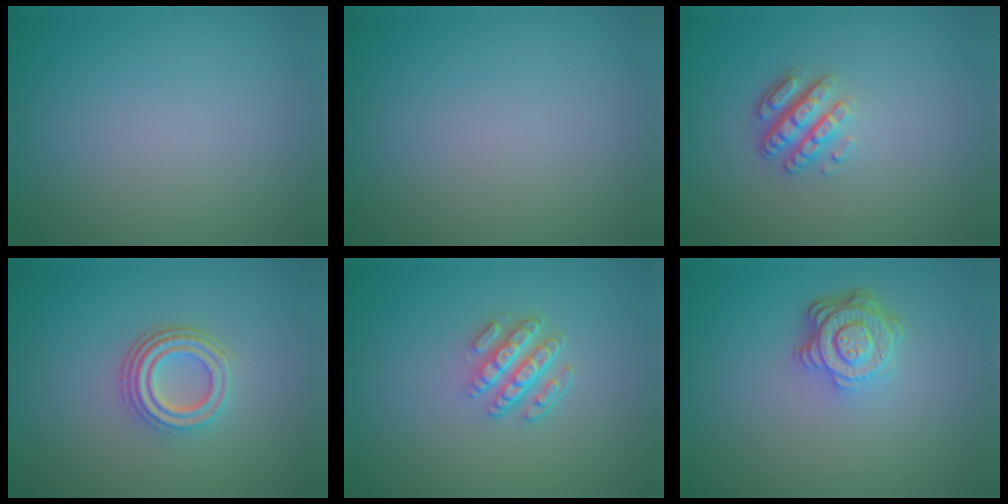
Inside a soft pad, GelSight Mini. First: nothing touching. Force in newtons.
{"total": 0.0}
{"total": 3.6, "press": 2.6, "slide": 2.5}
{"total": 4.2, "press": 3.1, "slide": 2.7}
{"total": 4.3, "press": 3.1, "slide": 2.9}
{"total": 4.5, "press": 3.3, "slide": 3.1}